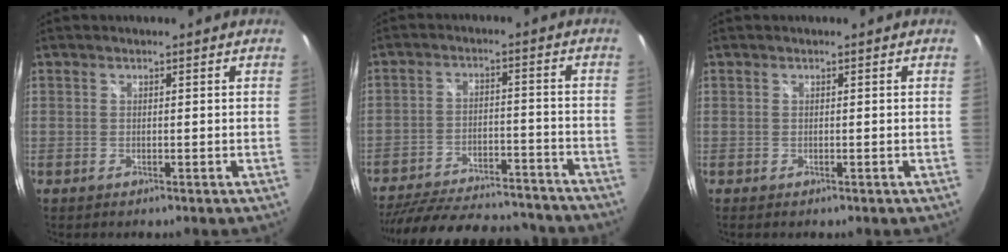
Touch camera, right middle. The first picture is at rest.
{"total": 27.6, "force": [-23.9, 7.8, 11.4], "torque": [-0.222, -0.009, -0.316]}
{"total": 0.0}